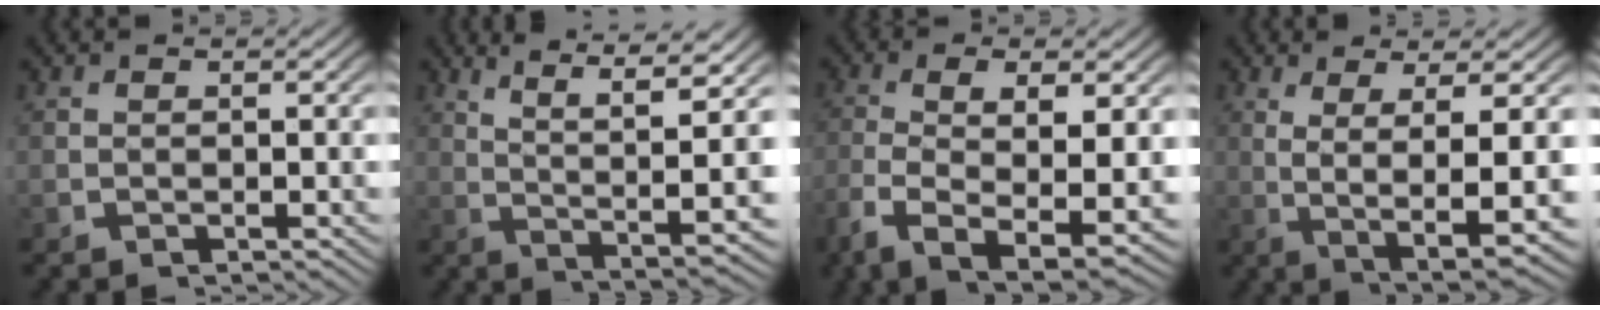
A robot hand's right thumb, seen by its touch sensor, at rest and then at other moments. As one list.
[{"total": 11.1, "force": [4.0, 4.7, 9.2], "torque": [-0.134, 0.009, 0.057]}, {"total": 9.1, "force": [-3.0, 4.1, 7.6], "torque": [-0.165, -0.039, -0.025]}, {"total": 7.8, "force": [-0.9, 2.6, 7.4], "torque": [-0.135, -0.020, 0.006]}]